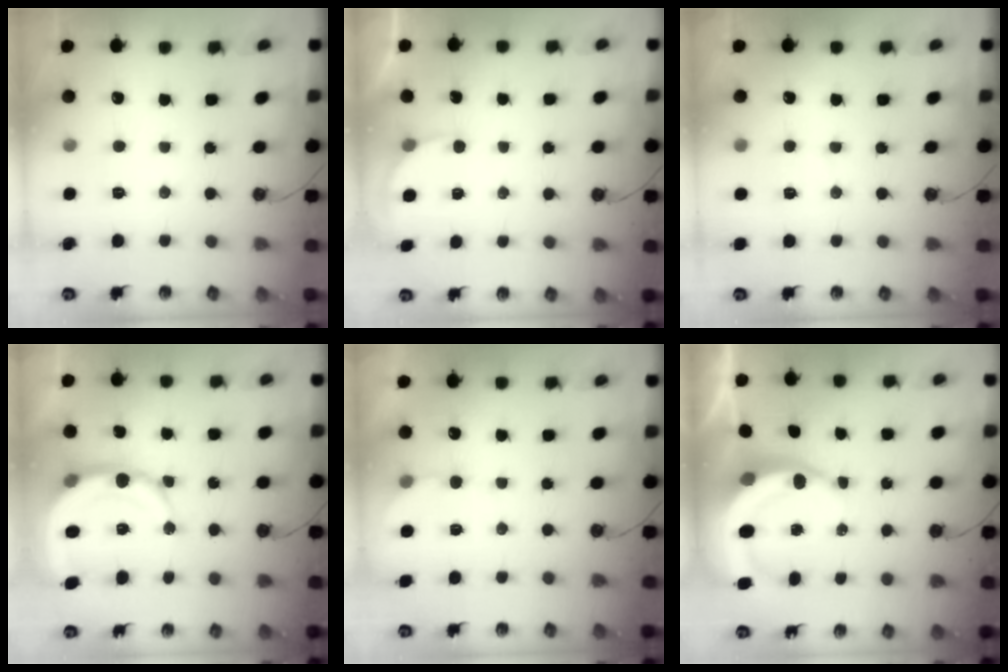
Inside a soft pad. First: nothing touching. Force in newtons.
{"total": 2.1, "press": 2.1, "slide": 0.2}
{"total": 1.8, "press": 1.8, "slide": 0.1}
{"total": 12.0, "press": 11.8, "slide": 2.2}
{"total": 3.2, "press": 2.9, "slide": 1.4}
{"total": 8.2, "press": 8.1, "slide": 1.2}